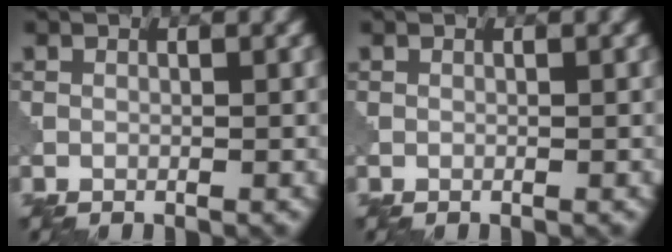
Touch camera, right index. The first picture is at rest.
{"total": 0.0}